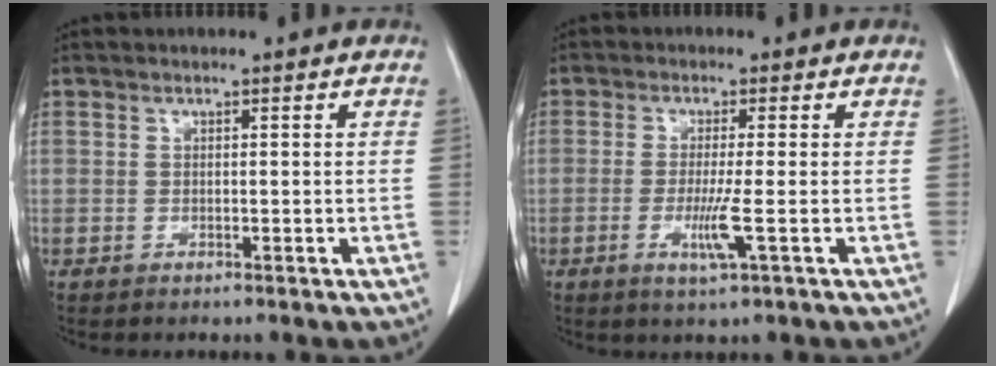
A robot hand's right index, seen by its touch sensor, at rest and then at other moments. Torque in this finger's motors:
{"motor_torque": [0.00, 0.15, 0.01, 0.05]}